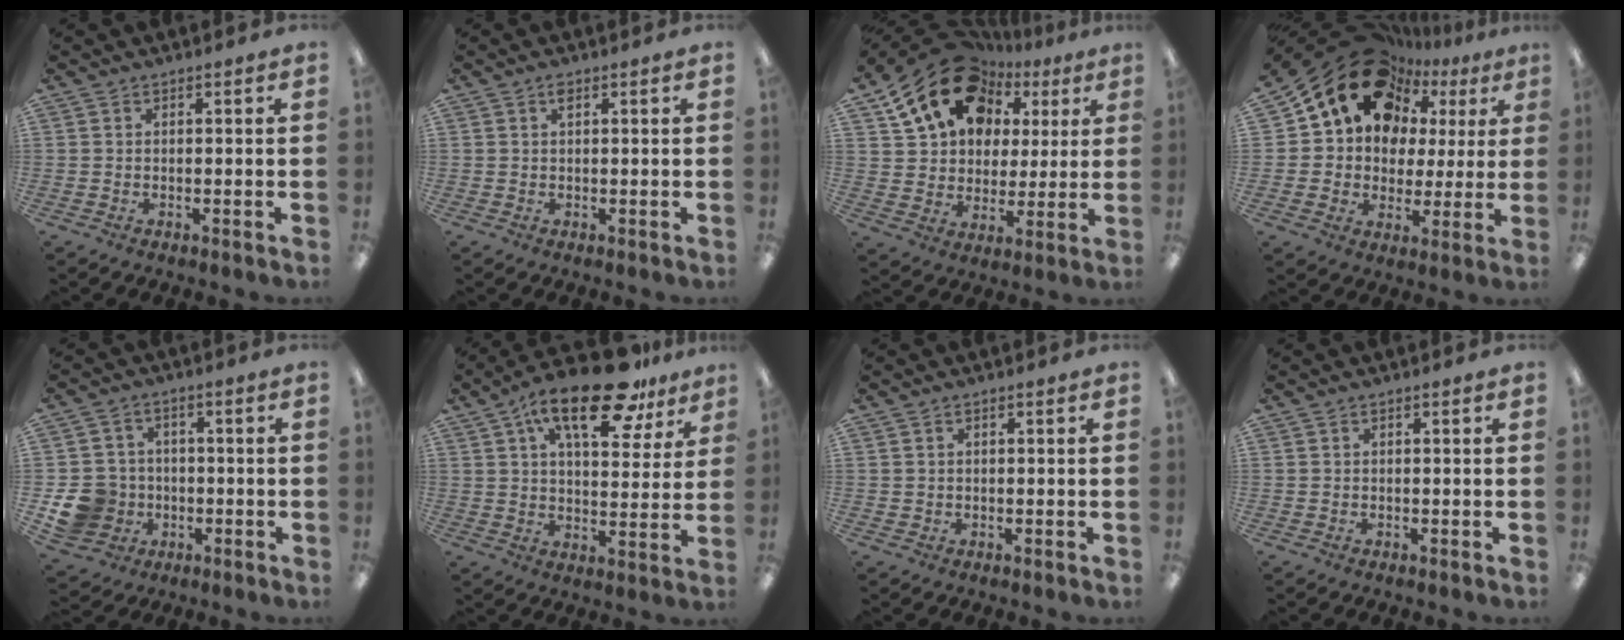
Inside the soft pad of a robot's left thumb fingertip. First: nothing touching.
{"total": 1.3, "force": [0.7, 0.5, 1.0], "torque": [-0.014, 0.000, 0.009]}
{"total": 20.4, "force": [11.8, 14.2, 8.7], "torque": [-0.168, -0.049, 0.224]}
{"total": 18.5, "force": [11.3, 12.6, 7.4], "torque": [-0.144, -0.066, 0.212]}
{"total": 10.1, "force": [-2.7, 9.2, 3.2], "torque": [-0.076, 0.024, -0.042]}
{"total": 19.9, "force": [12.0, 8.2, 13.6], "torque": [-0.205, -0.055, 0.194]}
{"total": 0.5, "force": [0.2, 0.5, 0.1], "torque": [-0.002, 0.004, 0.002]}
{"total": 0.0}